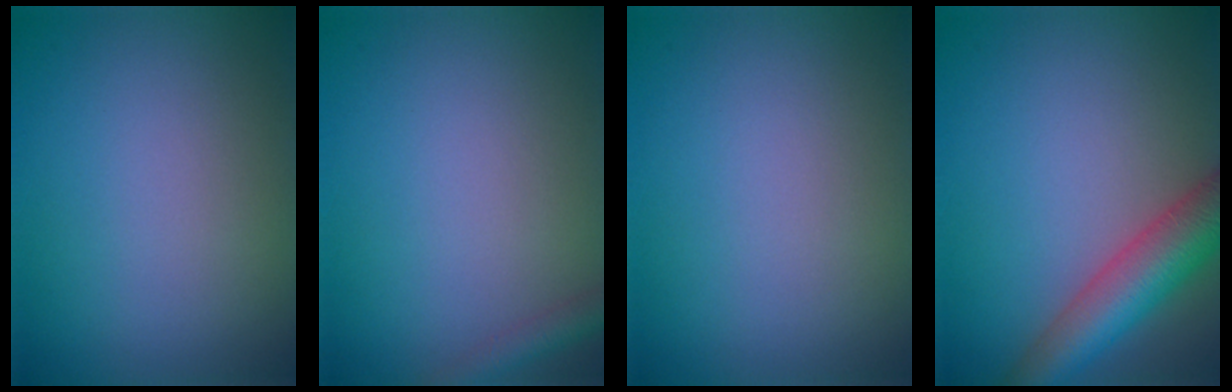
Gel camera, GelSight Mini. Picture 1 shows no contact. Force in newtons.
{"total": 2.0, "press": 2.0, "slide": 0.1}
{"total": 0.0}
{"total": 6.5, "press": 6.5, "slide": 0.3}